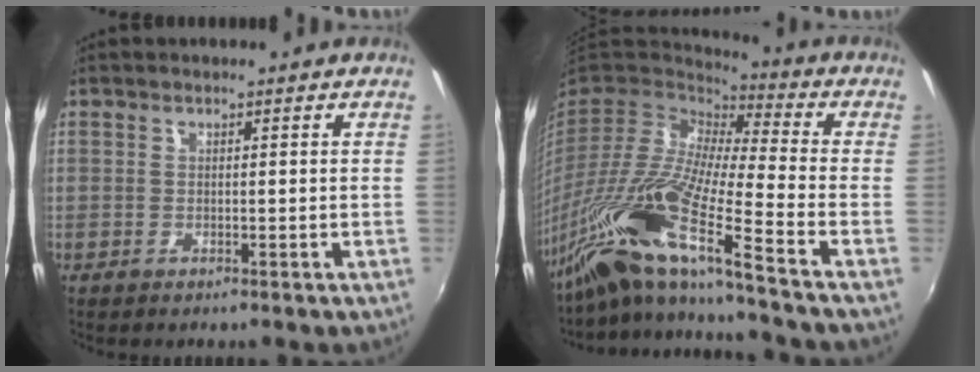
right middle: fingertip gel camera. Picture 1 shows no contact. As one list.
[{"total": 21.2, "force": [-14.3, 0.2, 15.6], "torque": [-0.277, -0.043, -0.284]}]